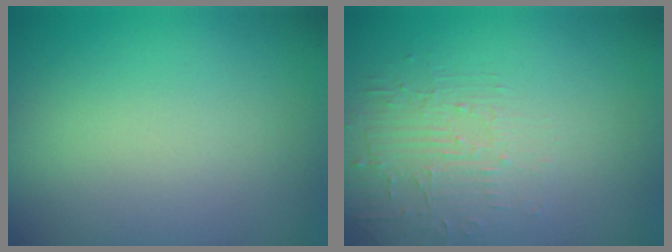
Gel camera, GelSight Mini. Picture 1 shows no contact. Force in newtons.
{"total": 1.9, "press": 0.8, "slide": 1.7}